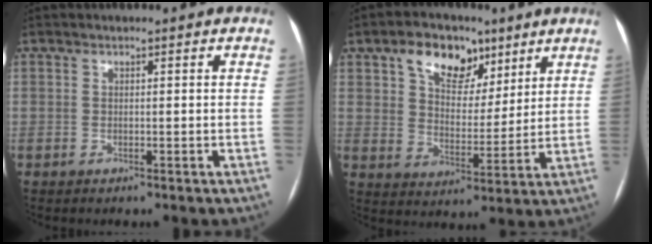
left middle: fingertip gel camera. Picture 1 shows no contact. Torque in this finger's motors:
{"motor_torque": [0.87, -0.48, 0.12, 0.06]}